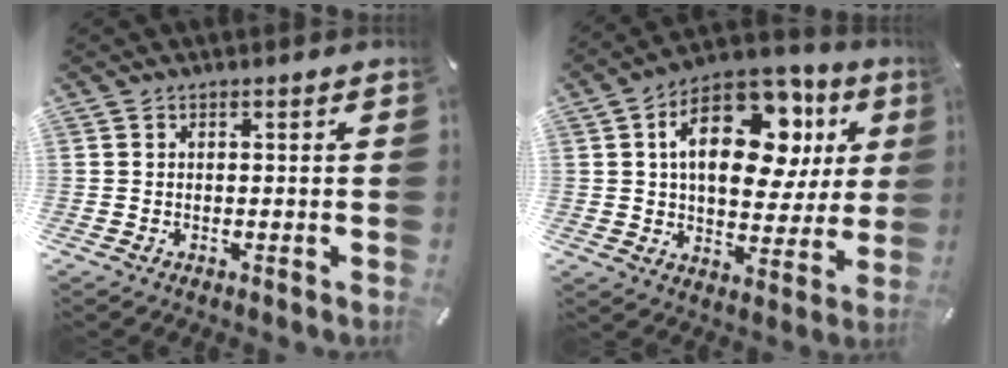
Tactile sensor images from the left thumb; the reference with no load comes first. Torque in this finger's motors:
{"motor_torque": [2.11, 2.17, 1.99, -0.78, 0.36]}